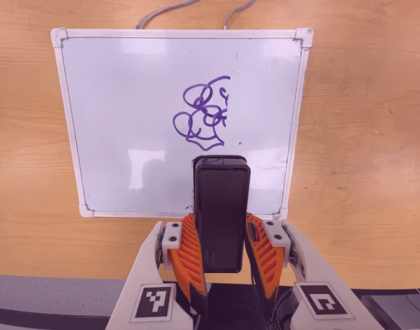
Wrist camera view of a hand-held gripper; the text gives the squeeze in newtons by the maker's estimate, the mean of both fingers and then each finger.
{"total": 10.1, "left": 7.8, "right": 12.5}